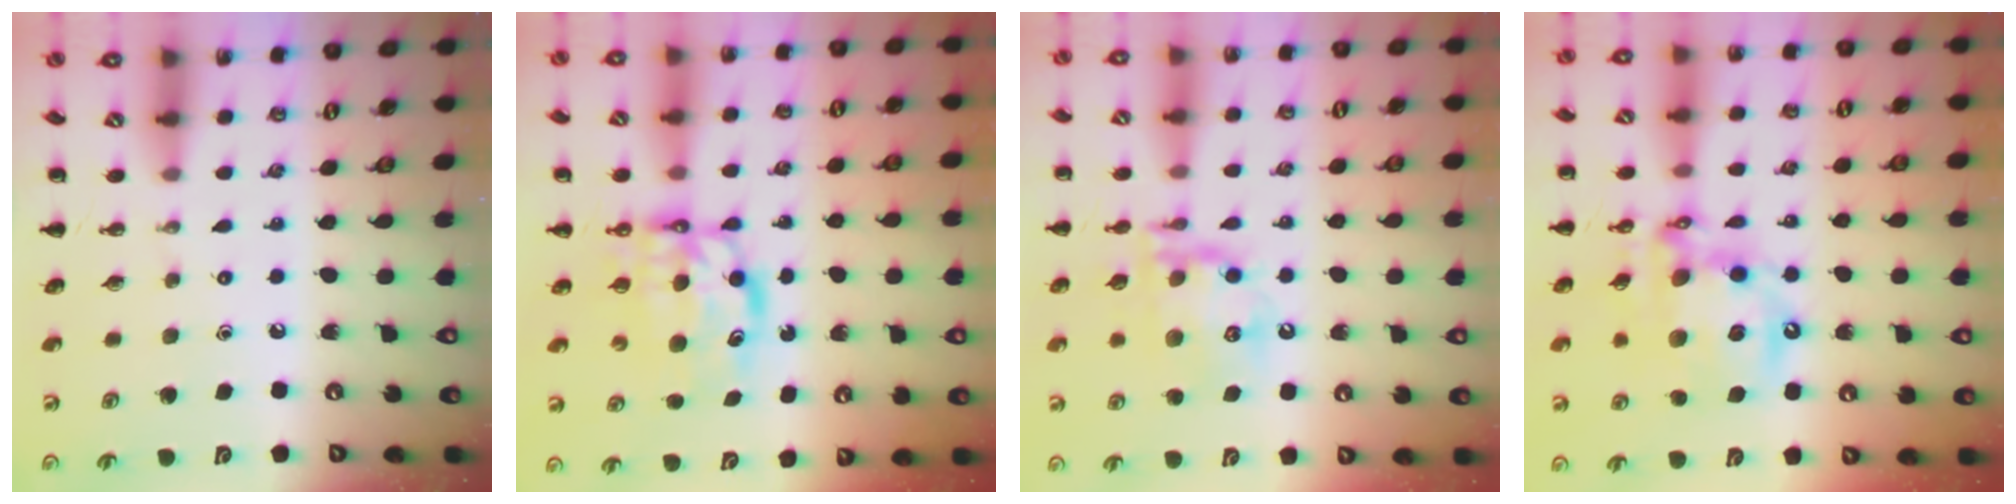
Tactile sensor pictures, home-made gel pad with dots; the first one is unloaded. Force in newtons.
{"total": 7.4, "press": 7.3, "slide": 1.4}
{"total": 16.3, "press": 16.1, "slide": 2.5}
{"total": 16.4, "press": 16.0, "slide": 3.5}